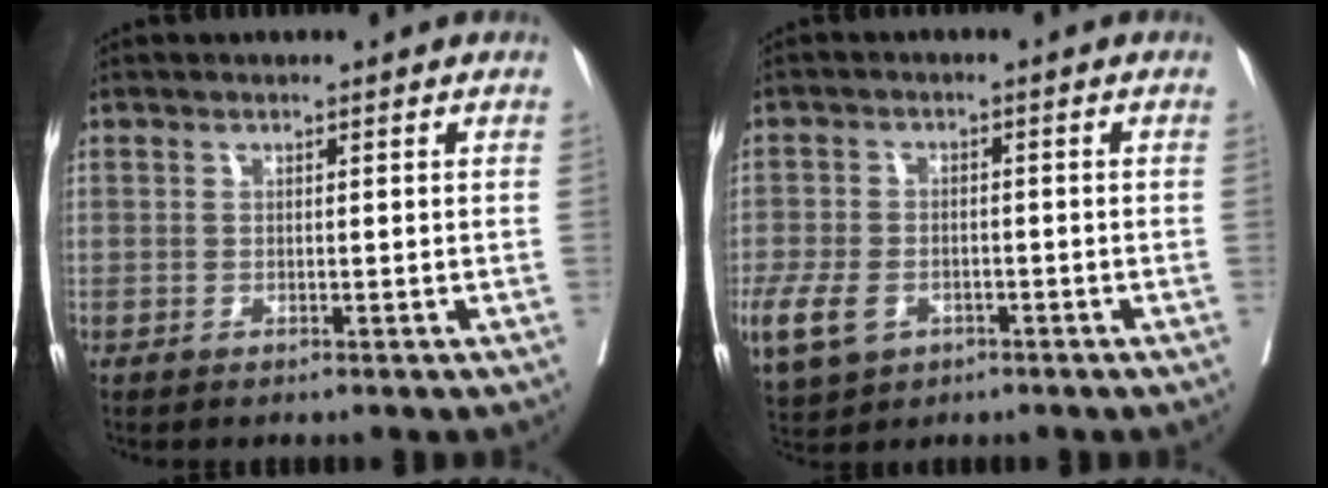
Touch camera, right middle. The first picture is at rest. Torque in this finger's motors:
{"motor_torque": [0.43, -0.37, 0.23, 0.06]}